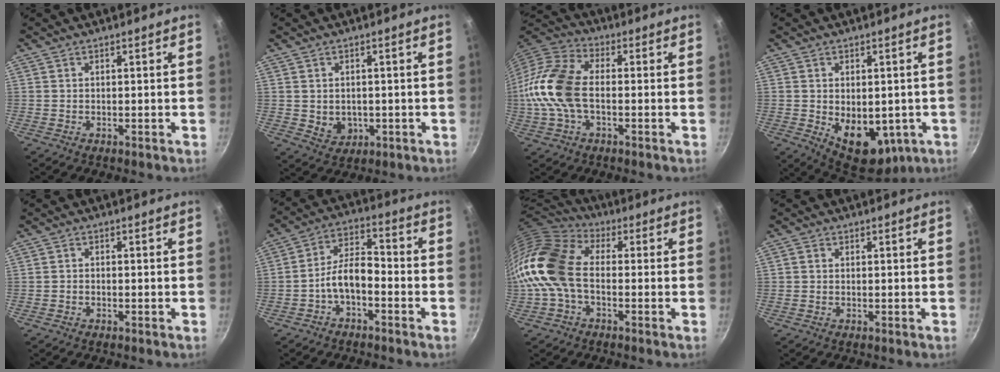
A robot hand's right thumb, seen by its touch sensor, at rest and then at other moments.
{"total": 4.3, "force": [-0.3, 3.5, 2.4], "torque": [-0.027, -0.004, 0.007]}
{"total": 15.2, "force": [-1.4, 8.9, 12.2], "torque": [-0.237, 0.035, -0.044]}
{"total": 12.6, "force": [-2.5, 8.1, 9.4], "torque": [-0.102, -0.018, -0.013]}
{"total": 1.0, "force": [-0.7, 0.5, 0.4], "torque": [-0.013, 0.007, -0.016]}
{"total": 7.5, "force": [-3.3, 3.7, 5.6], "torque": [-0.094, 0.050, -0.067]}
{"total": 13.9, "force": [-1.7, 8.9, 10.5], "torque": [-0.195, 0.031, -0.052]}
{"total": 0.7, "force": [0.1, 0.6, 0.3], "torque": [-0.005, 0.004, 0.000]}